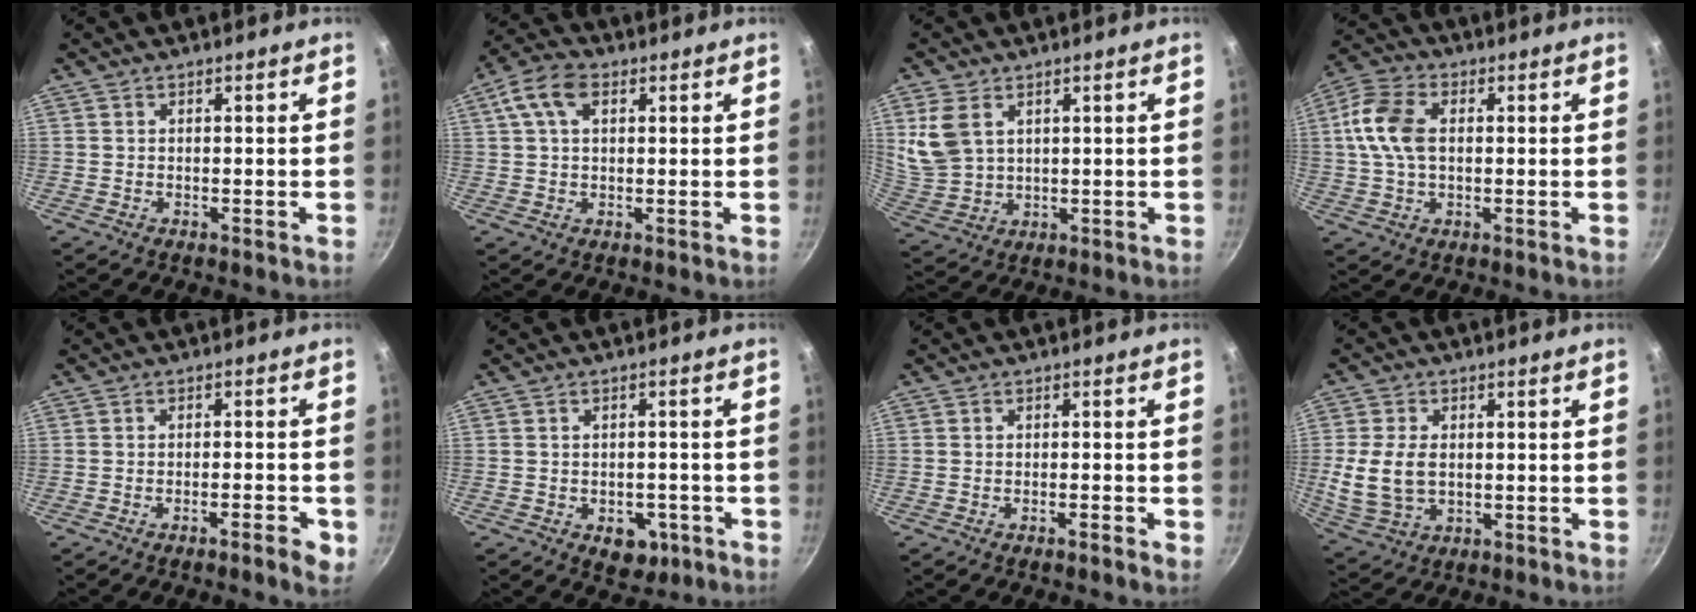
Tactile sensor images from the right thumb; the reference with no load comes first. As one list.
[{"total": 7.3, "force": [2.6, 4.3, 5.3], "torque": [-0.104, 0.014, 0.043]}, {"total": 8.2, "force": [3.3, 5.5, 5.2], "torque": [-0.099, -0.015, 0.081]}, {"total": 10.0, "force": [1.2, 6.4, 7.6], "torque": [-0.148, 0.016, 0.013]}, {"total": 4.5, "force": [-2.3, 1.0, 3.8], "torque": [-0.050, 0.012, -0.031]}, {"total": 6.1, "force": [-2.5, 4.1, 3.7], "torque": [-0.024, 0.014, -0.023]}, {"total": 1.4, "force": [-0.9, 0.0, 1.1], "torque": [-0.023, 0.007, -0.016]}, {"total": 8.9, "force": [0.1, 6.3, 6.3], "torque": [-0.120, -0.005, 0.010]}]